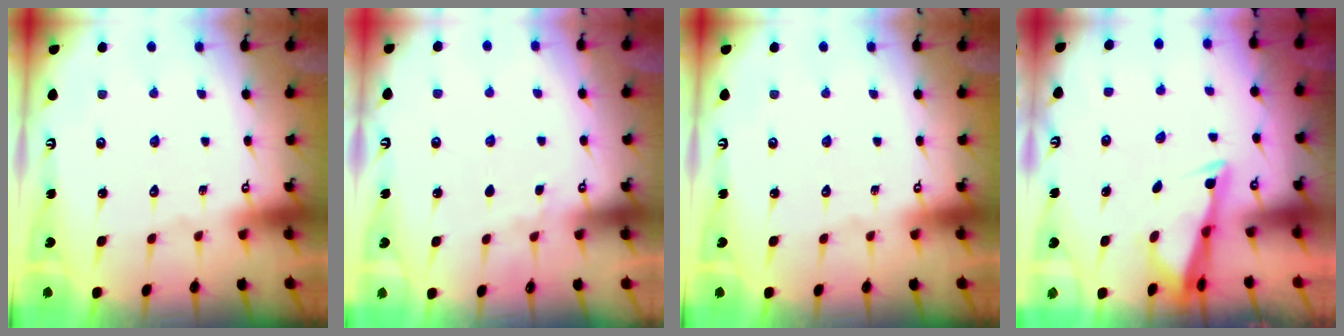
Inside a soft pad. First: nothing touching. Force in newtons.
{"total": 2.8, "press": 2.8, "slide": 0.5}
{"total": 0.0}
{"total": 2.9, "press": 2.8, "slide": 0.7}